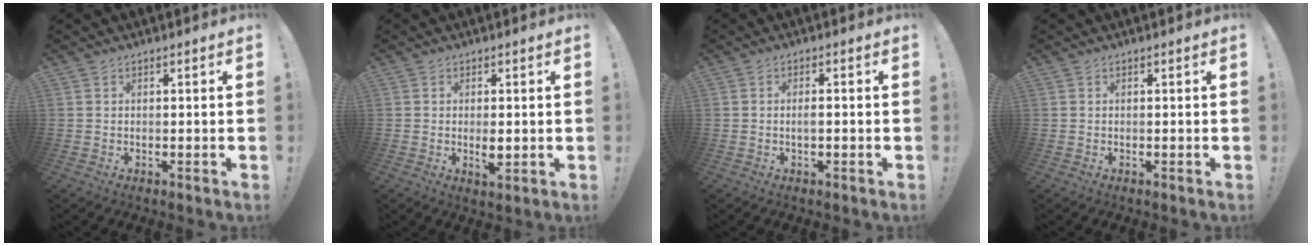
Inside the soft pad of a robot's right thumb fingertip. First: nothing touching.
{"total": 3.5, "force": [0.0, 1.4, 3.2], "torque": [-0.042, -0.002, 0.000]}
{"total": 1.8, "force": [-0.6, 0.3, 1.7], "torque": [-0.033, 0.004, -0.011]}
{"total": 0.0}